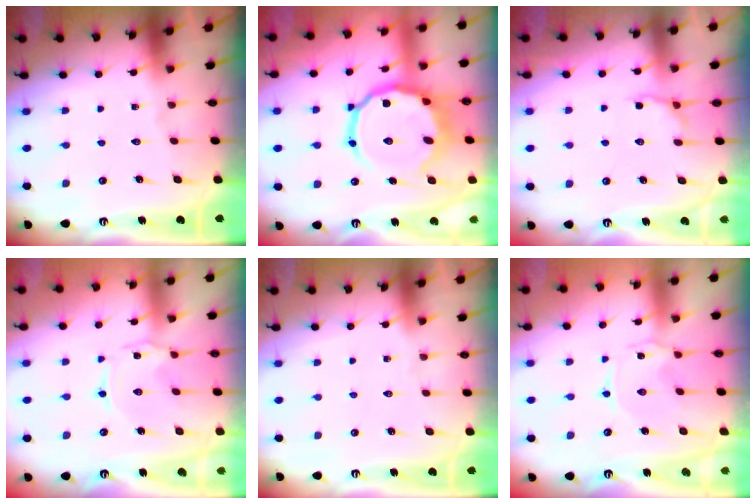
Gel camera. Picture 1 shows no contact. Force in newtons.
{"total": 16.1, "press": 15.9, "slide": 2.5}
{"total": 4.7, "press": 4.4, "slide": 1.6}
{"total": 0.0}
{"total": 0.0}
{"total": 0.6, "press": 0.6, "slide": 0.2}